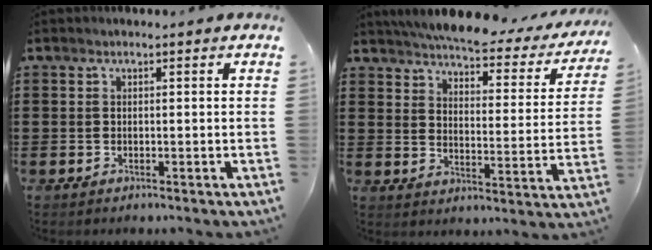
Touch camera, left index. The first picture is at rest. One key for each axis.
{"total": 5.3, "fx": 4.9, "fy": 0.1, "fz": 2.0, "tx": -0.062, "ty": -0.034, "tz": 0.081}